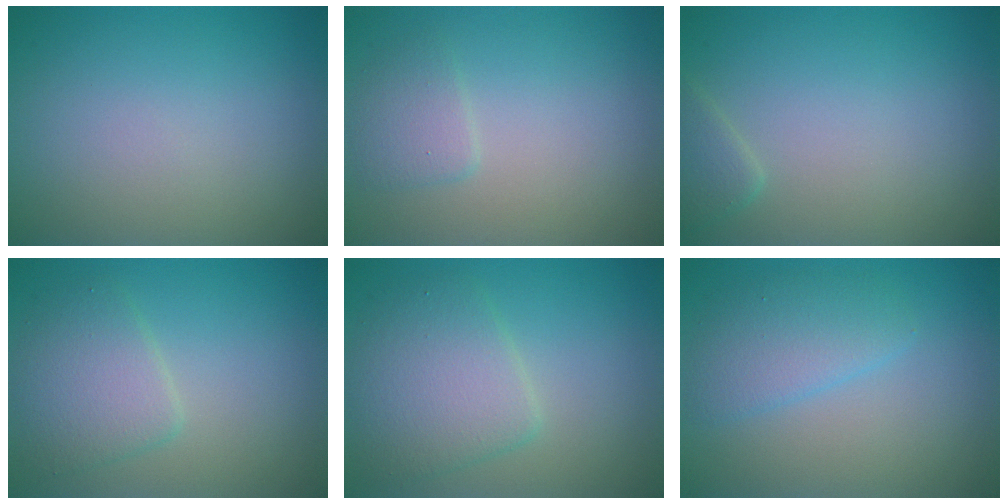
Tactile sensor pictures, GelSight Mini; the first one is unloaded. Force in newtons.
{"total": 1.7, "press": 1.7, "slide": 0.0}
{"total": 0.9, "press": 0.9, "slide": 0.1}
{"total": 3.6, "press": 3.6, "slide": 0.1}
{"total": 4.7, "press": 4.7, "slide": 0.2}
{"total": 3.0, "press": 3.0, "slide": 0.2}